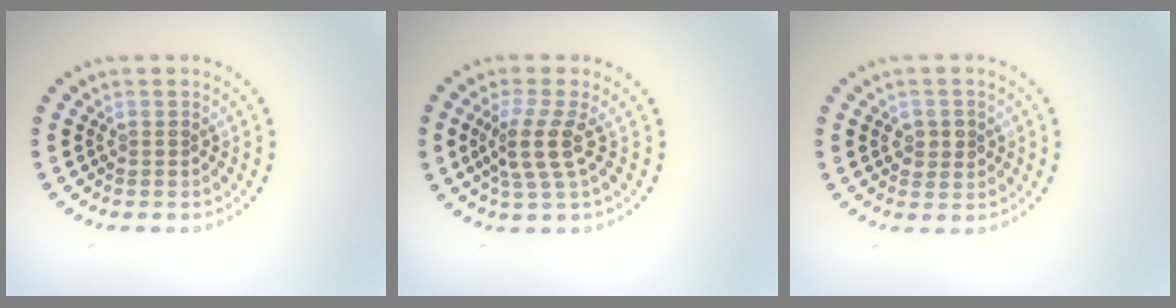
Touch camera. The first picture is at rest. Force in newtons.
{"total": 3.4, "press": 2.7, "slide": 2.0}
{"total": 1.8, "press": 1.8, "slide": 0.1}